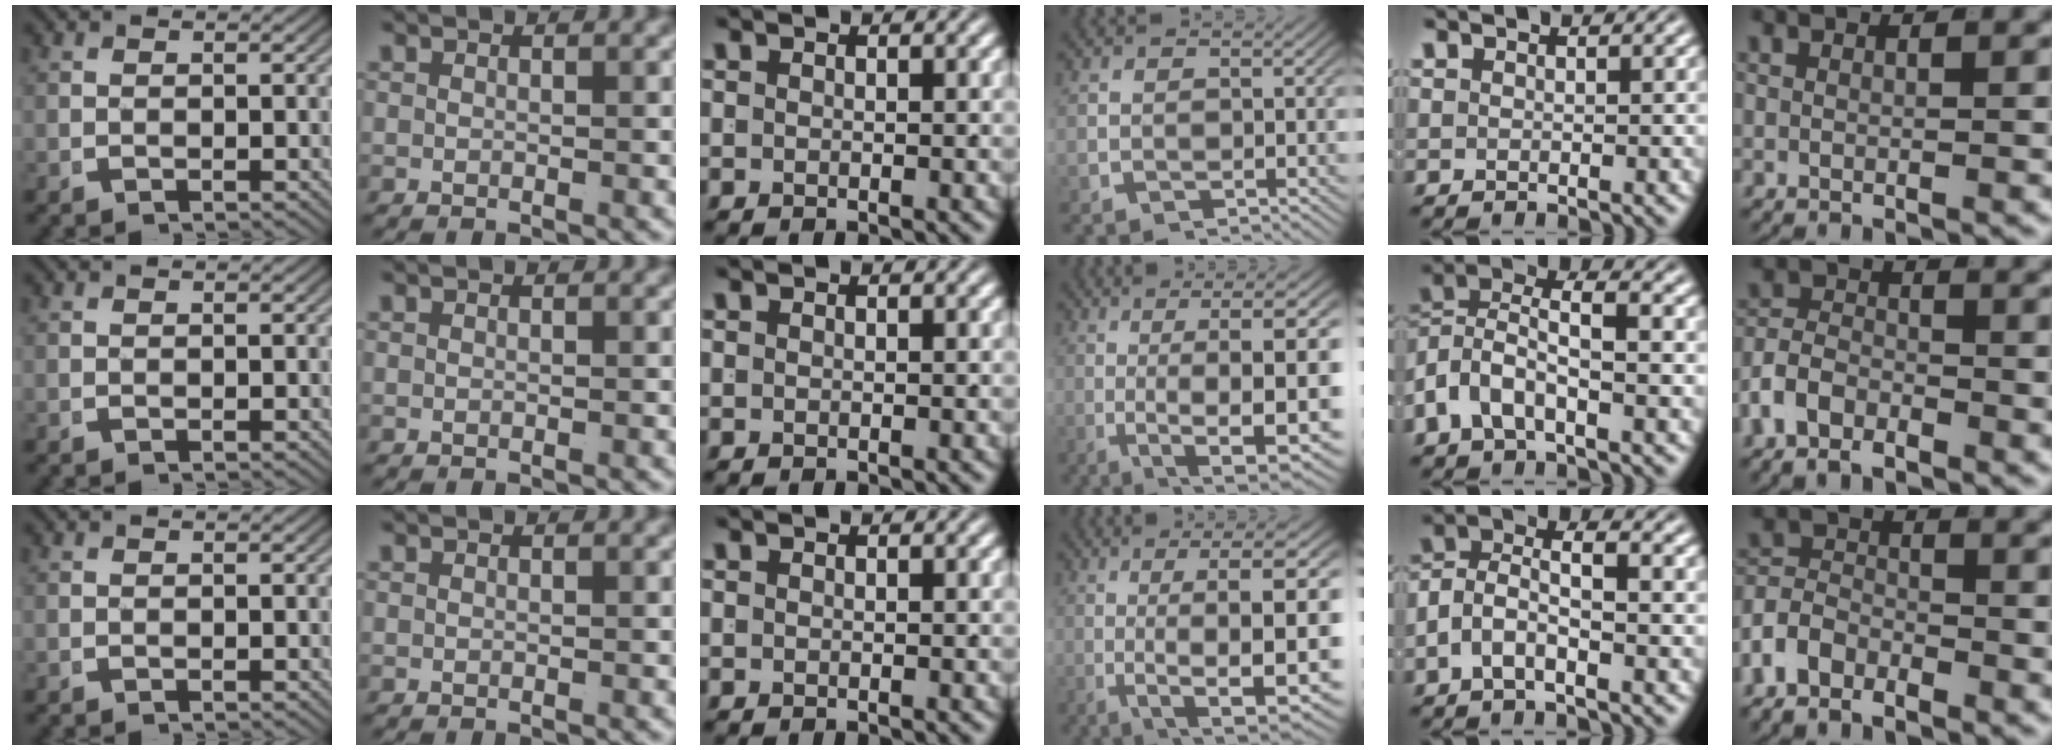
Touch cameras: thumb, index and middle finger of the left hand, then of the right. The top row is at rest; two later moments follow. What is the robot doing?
{"motion": "lift_and_place", "object": "coat"}